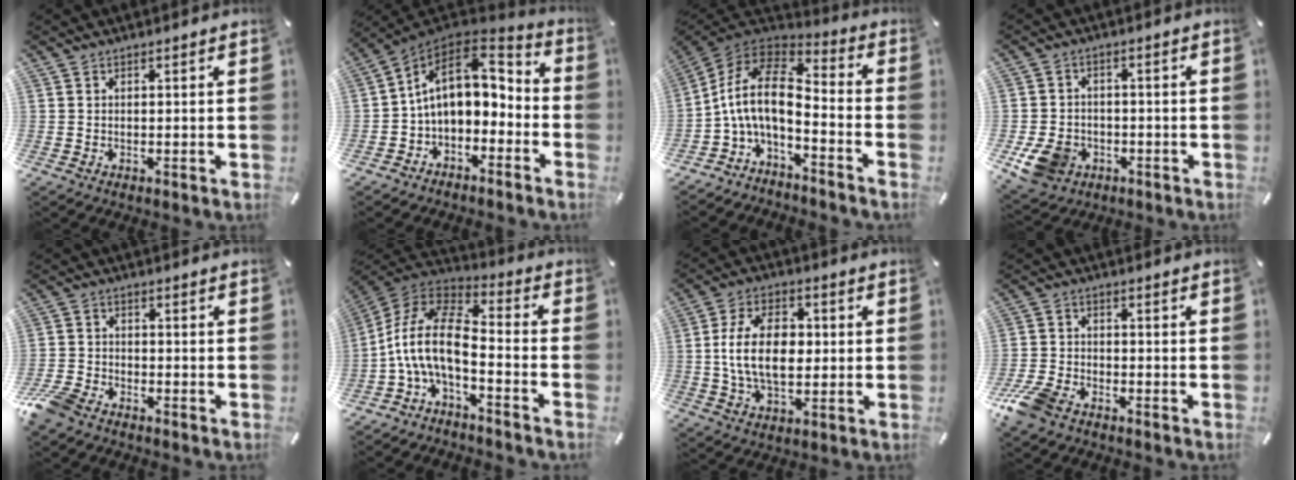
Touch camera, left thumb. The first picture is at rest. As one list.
[{"total": 13.2, "force": [1.4, 9.2, 9.3], "torque": [-0.159, -0.005, 0.026]}, {"total": 12.5, "force": [-2.2, 6.1, 10.6], "torque": [-0.229, -0.004, -0.046]}, {"total": 8.6, "force": [-3.4, 6.9, 3.9], "torque": [-0.091, 0.017, -0.062]}, {"total": 6.1, "force": [-5.0, 2.7, 2.1], "torque": [-0.057, 0.016, -0.102]}, {"total": 13.8, "force": [-4.3, 6.2, 11.5], "torque": [-0.253, 0.005, -0.084]}, {"total": 13.5, "force": [0.3, 8.5, 10.4], "torque": [-0.204, 0.010, 0.003]}, {"total": 7.5, "force": [-5.3, 3.8, 3.6], "torque": [-0.094, 0.014, -0.106]}]